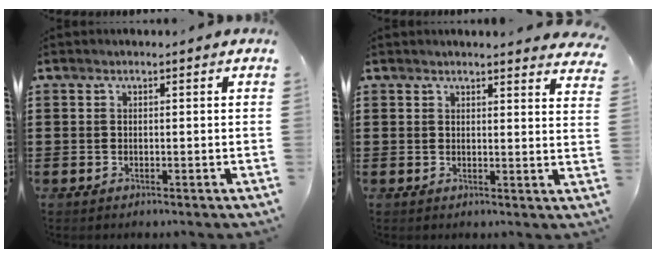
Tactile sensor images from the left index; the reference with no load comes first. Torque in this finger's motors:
{"motor_torque": [0.90, -0.25, 0.18, 0.00]}